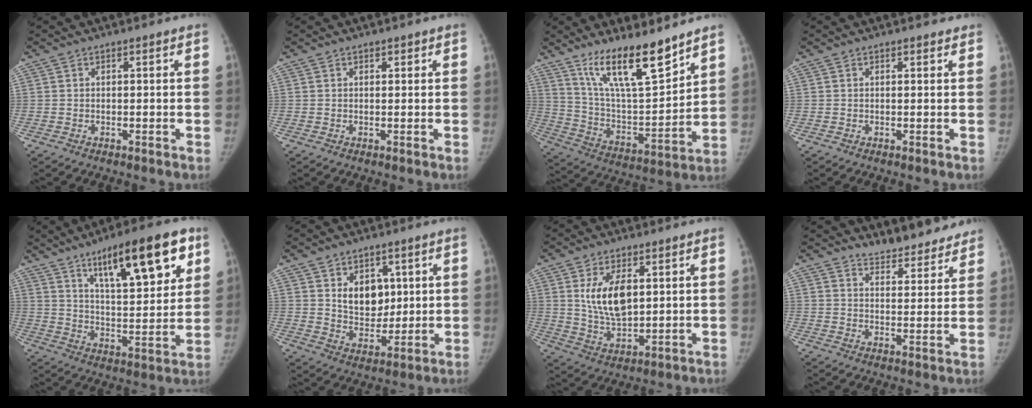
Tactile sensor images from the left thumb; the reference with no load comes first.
{"total": 1.2, "force": [0.8, 0.8, 0.5], "torque": [0.003, -0.004, 0.008]}
{"total": 17.7, "force": [12.8, 4.4, 11.4], "torque": [-0.164, -0.078, 0.237]}
{"total": 1.1, "force": [0.9, 0.6, 0.3], "torque": [0.003, -0.004, 0.009]}
{"total": 21.0, "force": [11.1, 6.5, 16.7], "torque": [-0.215, -0.037, 0.174]}
{"total": 9.4, "force": [3.0, 6.8, 5.8], "torque": [-0.051, -0.023, 0.061]}
{"total": 10.6, "force": [2.9, 5.8, 8.4], "torque": [-0.135, -0.019, 0.064]}
{"total": 11.7, "force": [10.6, 3.7, 3.1], "torque": [-0.008, -0.064, 0.139]}